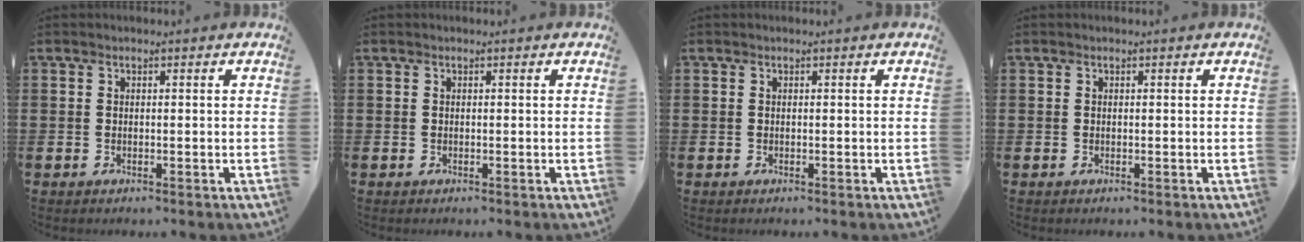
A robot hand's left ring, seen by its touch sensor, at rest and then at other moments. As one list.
[{"total": 0.0}, {"total": 0.0}, {"total": 0.0}]